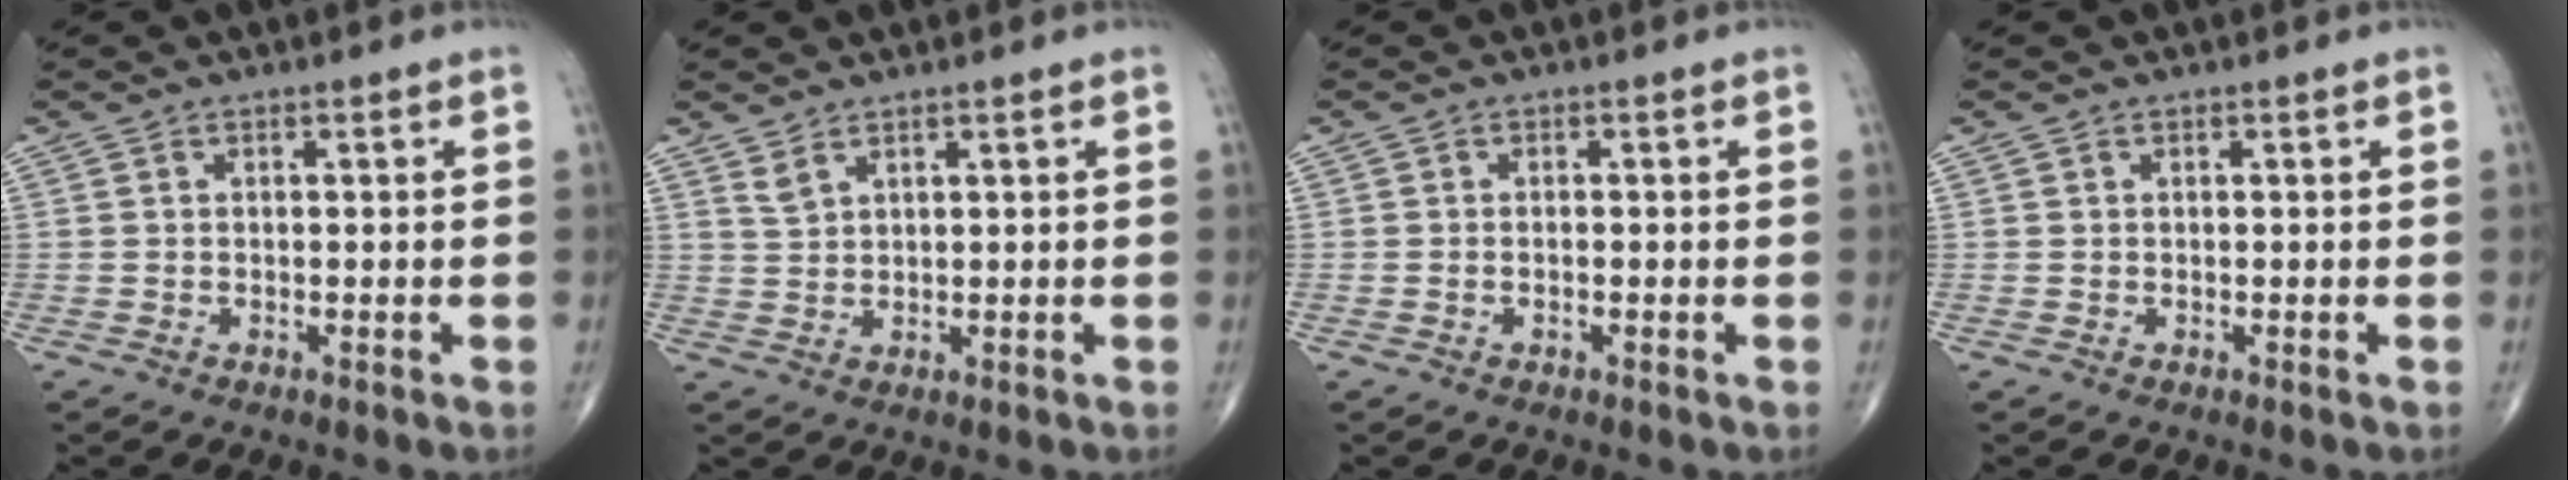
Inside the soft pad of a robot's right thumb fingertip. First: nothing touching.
{"total": 2.1, "force": [1.7, 0.7, 1.0], "torque": [-0.018, -0.009, 0.040]}
{"total": 0.6, "force": [-0.2, 0.3, 0.5], "torque": [-0.014, 0.006, -0.003]}
{"total": 0.0}